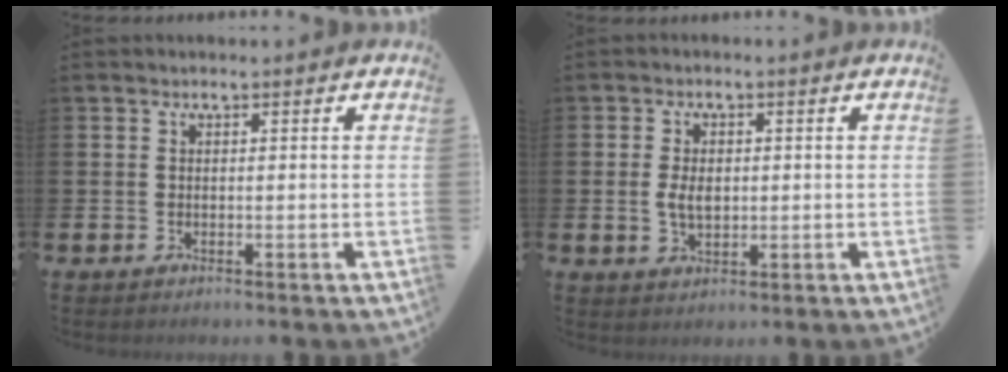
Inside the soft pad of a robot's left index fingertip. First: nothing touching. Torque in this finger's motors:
{"motor_torque": [0.70, -0.07, 0.13, 0.04]}